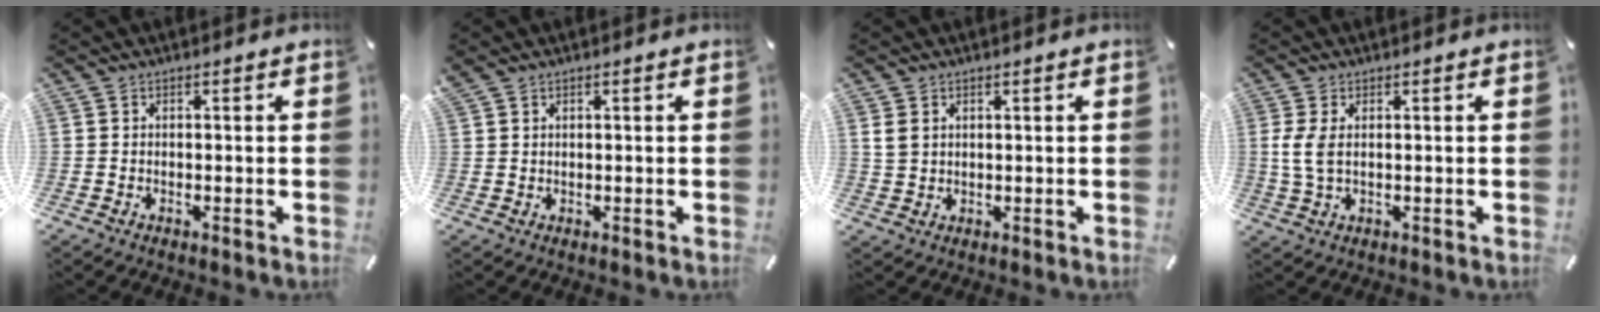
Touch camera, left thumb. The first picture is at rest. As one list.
[{"total": 0.8, "force": [0.7, 0.3, 0.3], "torque": [-0.007, -0.002, 0.014]}, {"total": 2.9, "force": [1.2, 2.2, 1.4], "torque": [-0.029, 0.002, 0.023]}, {"total": 4.7, "force": [0.9, 2.1, 4.2], "torque": [-0.096, -0.001, 0.013]}]